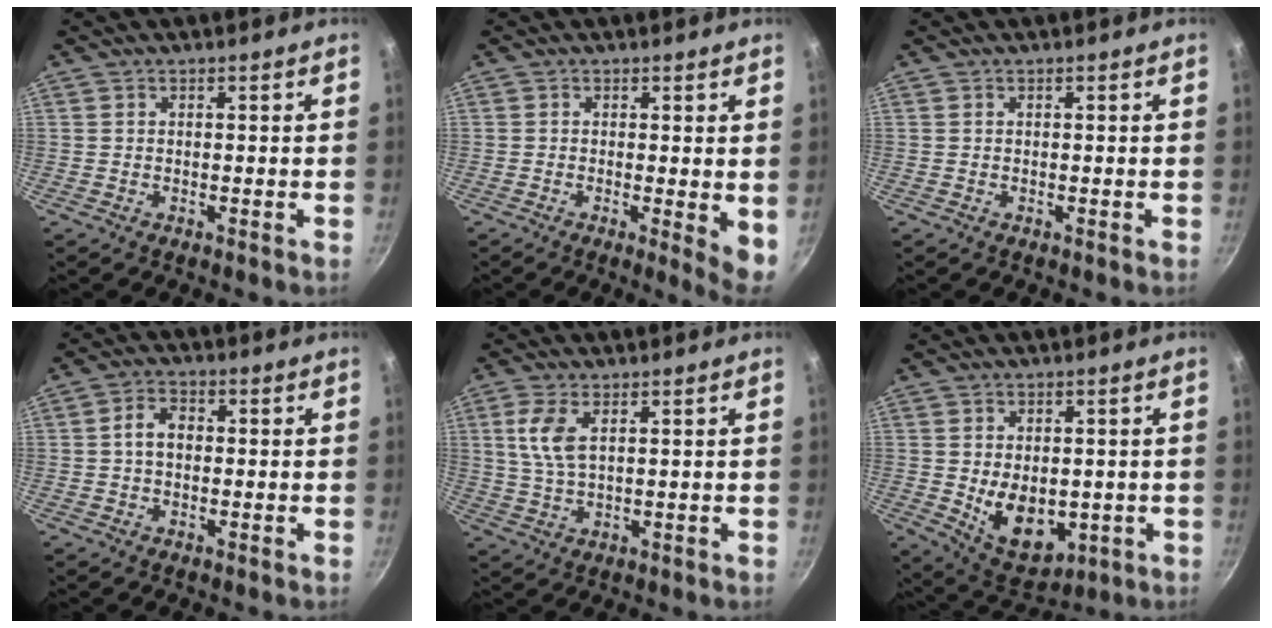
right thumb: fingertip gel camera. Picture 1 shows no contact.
{"total": 5.3, "force": [-0.1, 1.2, 5.1], "torque": [-0.066, -0.017, -0.003]}
{"total": 0.0}
{"total": 4.5, "force": [0.0, 3.2, 3.1], "torque": [-0.043, 0.015, -0.006]}
{"total": 6.2, "force": [2.0, 2.8, 5.2], "torque": [-0.109, -0.004, 0.042]}
{"total": 11.4, "force": [-1.2, 7.8, 8.2], "torque": [-0.093, -0.017, 0.006]}